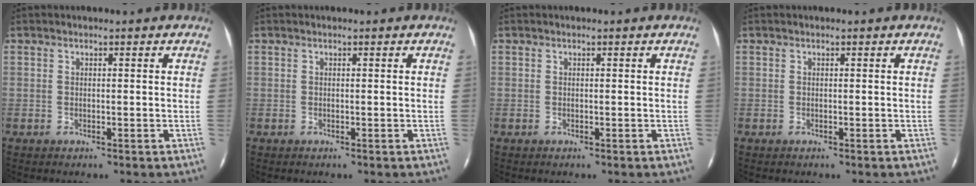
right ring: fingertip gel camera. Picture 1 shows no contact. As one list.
[{"total": 0.0}, {"total": 0.0}, {"total": 0.0}]